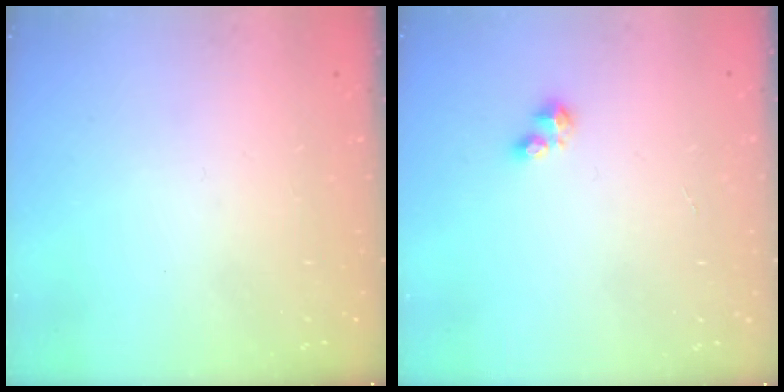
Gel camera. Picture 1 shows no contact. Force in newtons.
{"total": 2.6, "press": 2.5, "slide": 0.3}